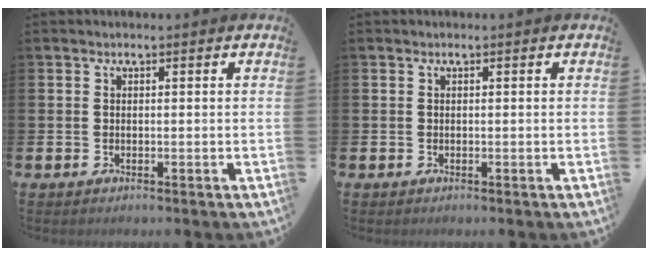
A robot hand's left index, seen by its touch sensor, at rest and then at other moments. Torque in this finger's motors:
{"motor_torque": [-0.07, -0.20, 0.05, 0.01]}